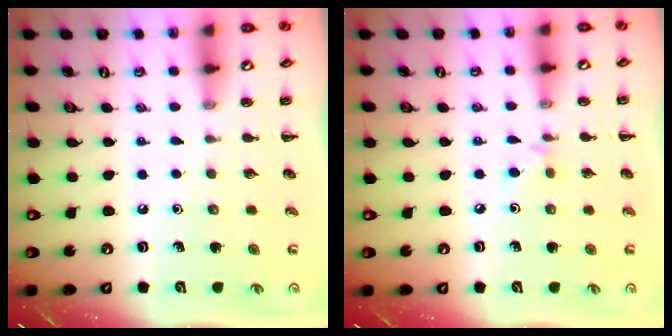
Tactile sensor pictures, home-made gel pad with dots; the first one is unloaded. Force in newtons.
{"total": 3.9, "press": 3.6, "slide": 1.5}